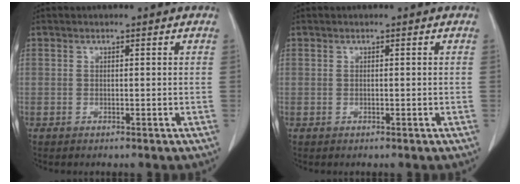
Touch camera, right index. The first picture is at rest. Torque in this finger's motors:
{"motor_torque": [0.00, 0.00, 0.00, 0.00]}